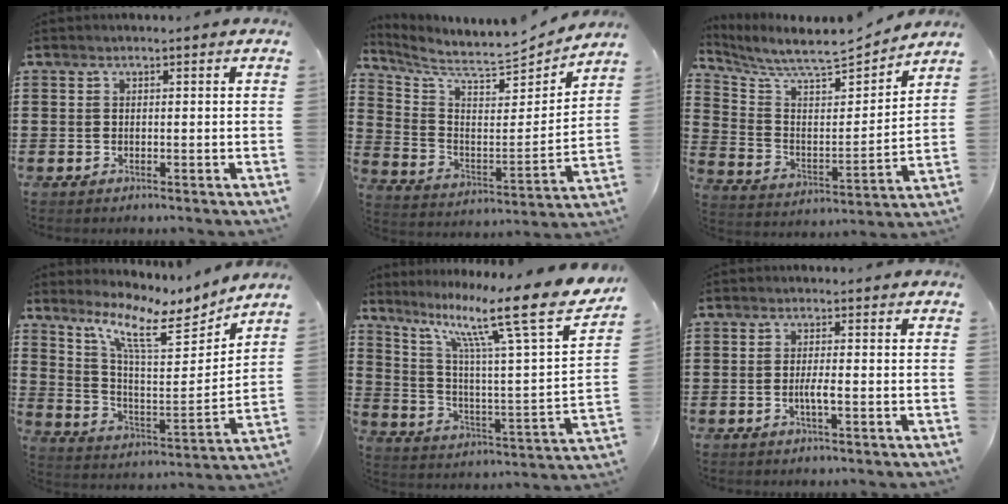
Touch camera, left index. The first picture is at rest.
{"total": 7.2, "force": [6.6, 1.2, 2.7], "torque": [-0.087, -0.054, 0.107]}
{"total": 7.2, "force": [6.7, 0.8, 2.6], "torque": [-0.082, -0.054, 0.112]}
{"total": 10.4, "force": [7.7, 2.3, 6.6], "torque": [-0.148, -0.041, 0.129]}
{"total": 15.3, "force": [10.8, 1.4, 10.8], "torque": [-0.199, -0.078, 0.164]}
{"total": 2.3, "force": [-0.6, 0.3, 2.2], "torque": [-0.039, 0.000, -0.011]}